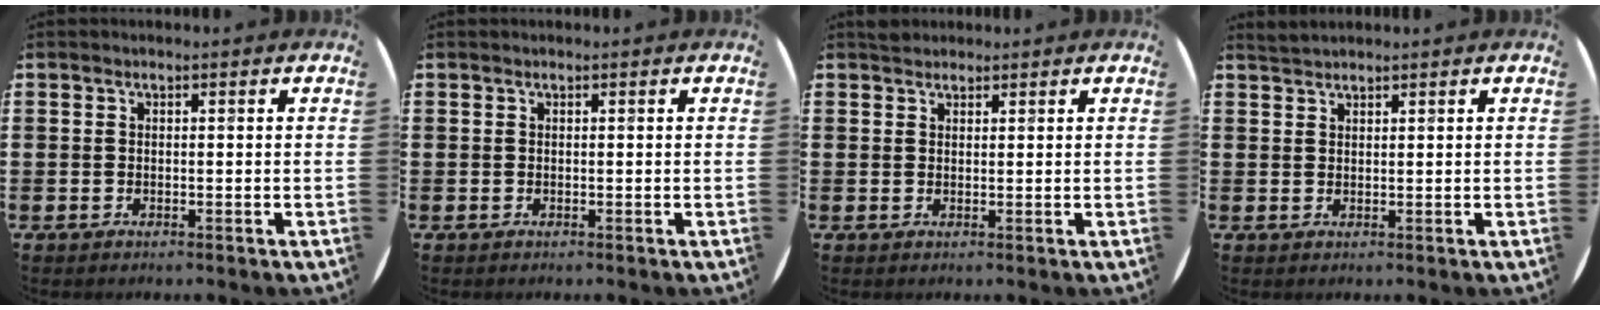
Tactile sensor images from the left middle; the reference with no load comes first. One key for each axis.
{"total": 0.0}
{"total": 1.2, "fx": 1.2, "fy": 0.4, "fz": -0.1, "tx": 0.008, "ty": 0.001, "tz": 0.021}
{"total": 1.3, "fx": 1.3, "fy": 0.1, "fz": 0.0, "tx": 0.000, "ty": 0.002, "tz": 0.025}